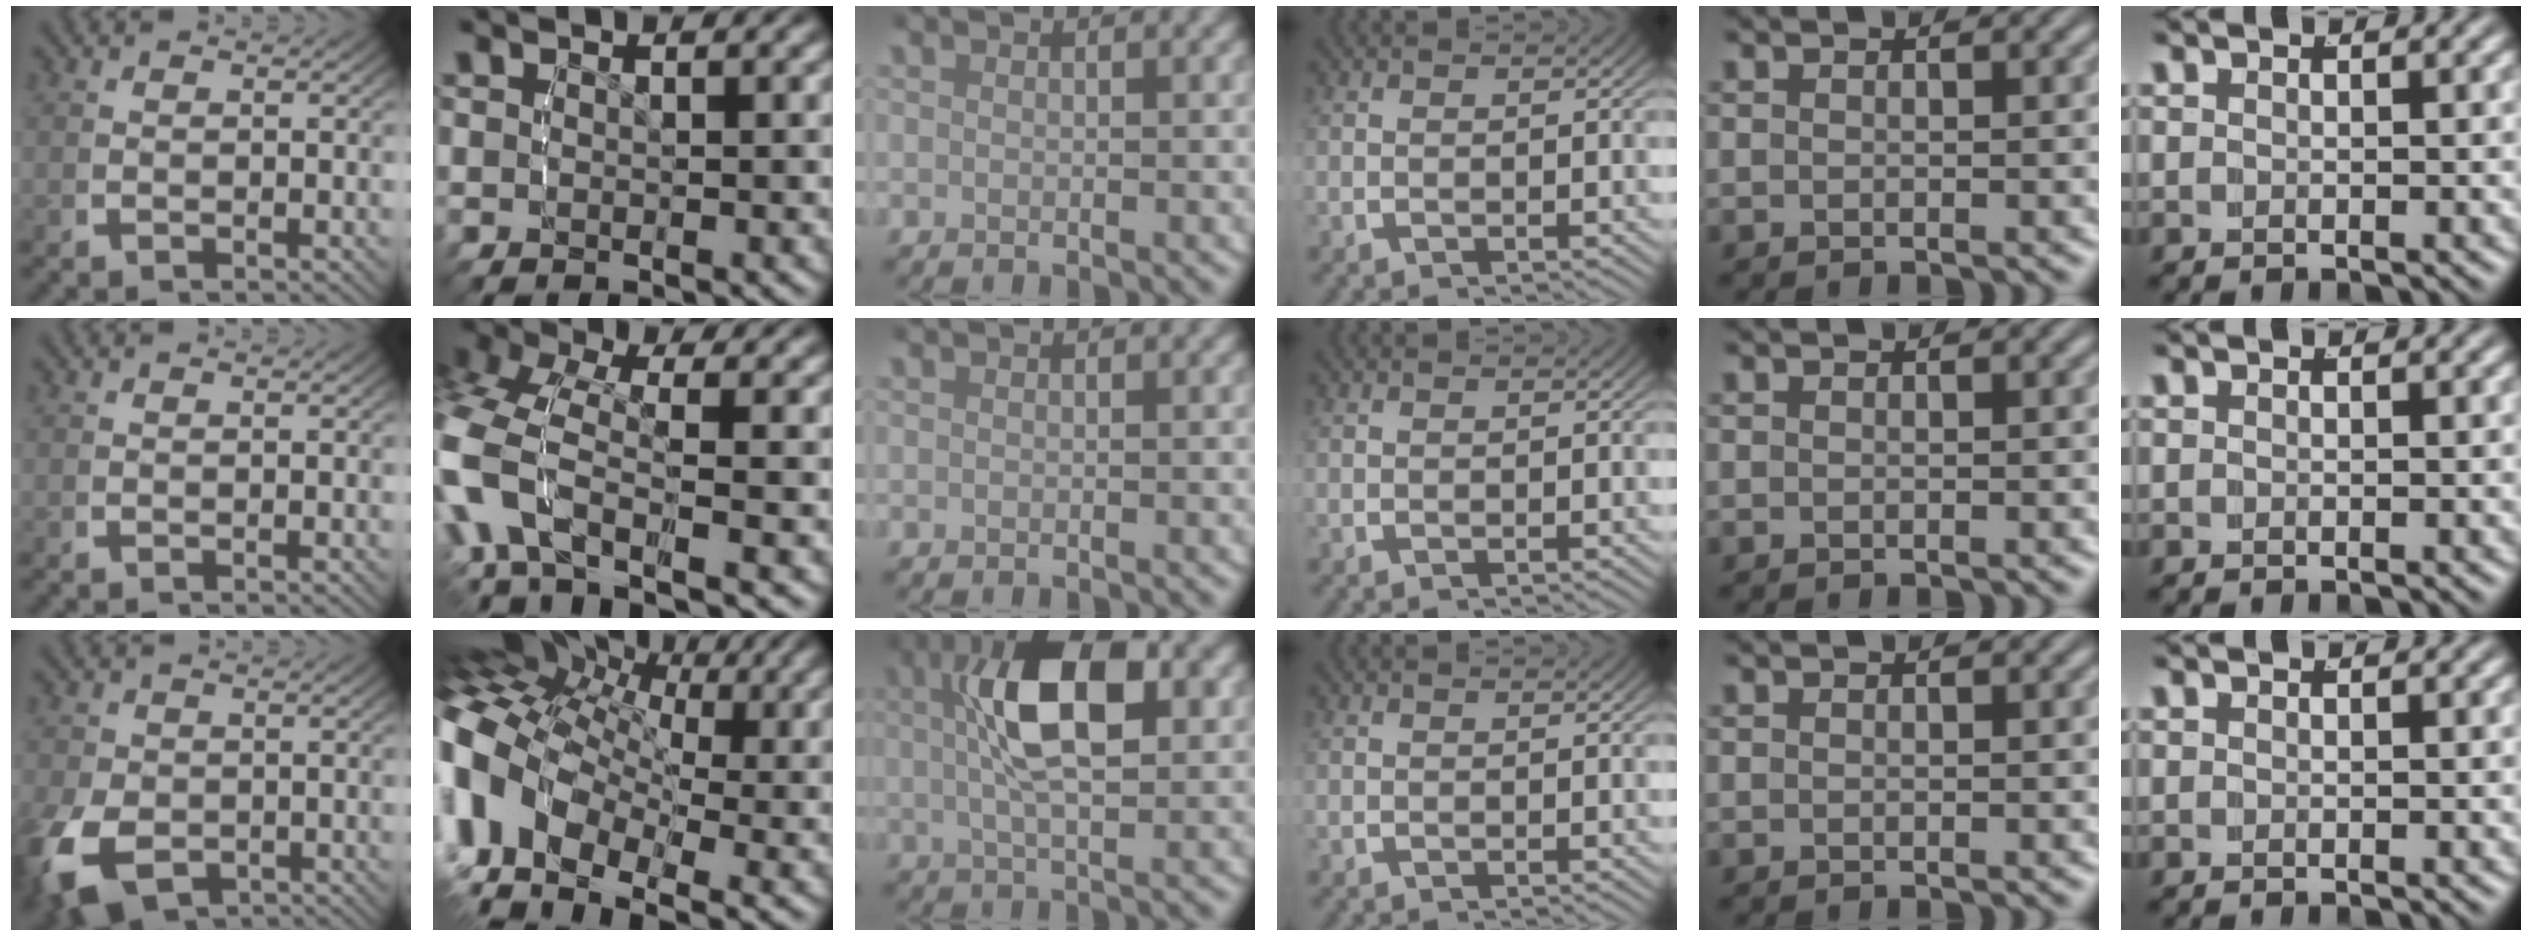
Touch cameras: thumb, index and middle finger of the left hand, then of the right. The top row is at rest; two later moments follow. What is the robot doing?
{"motion": "lift_and_place", "object": "bottle cap"}